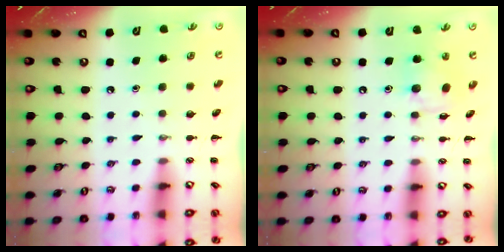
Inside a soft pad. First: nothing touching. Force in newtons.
{"total": 8.4, "press": 8.3, "slide": 0.7}